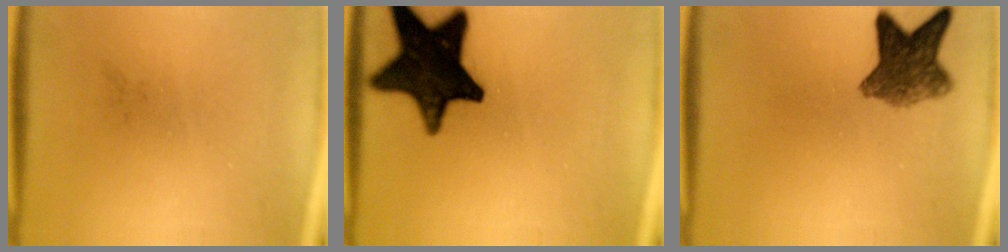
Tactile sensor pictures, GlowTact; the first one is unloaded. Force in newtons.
{"total": 17.5}
{"total": 7.4}